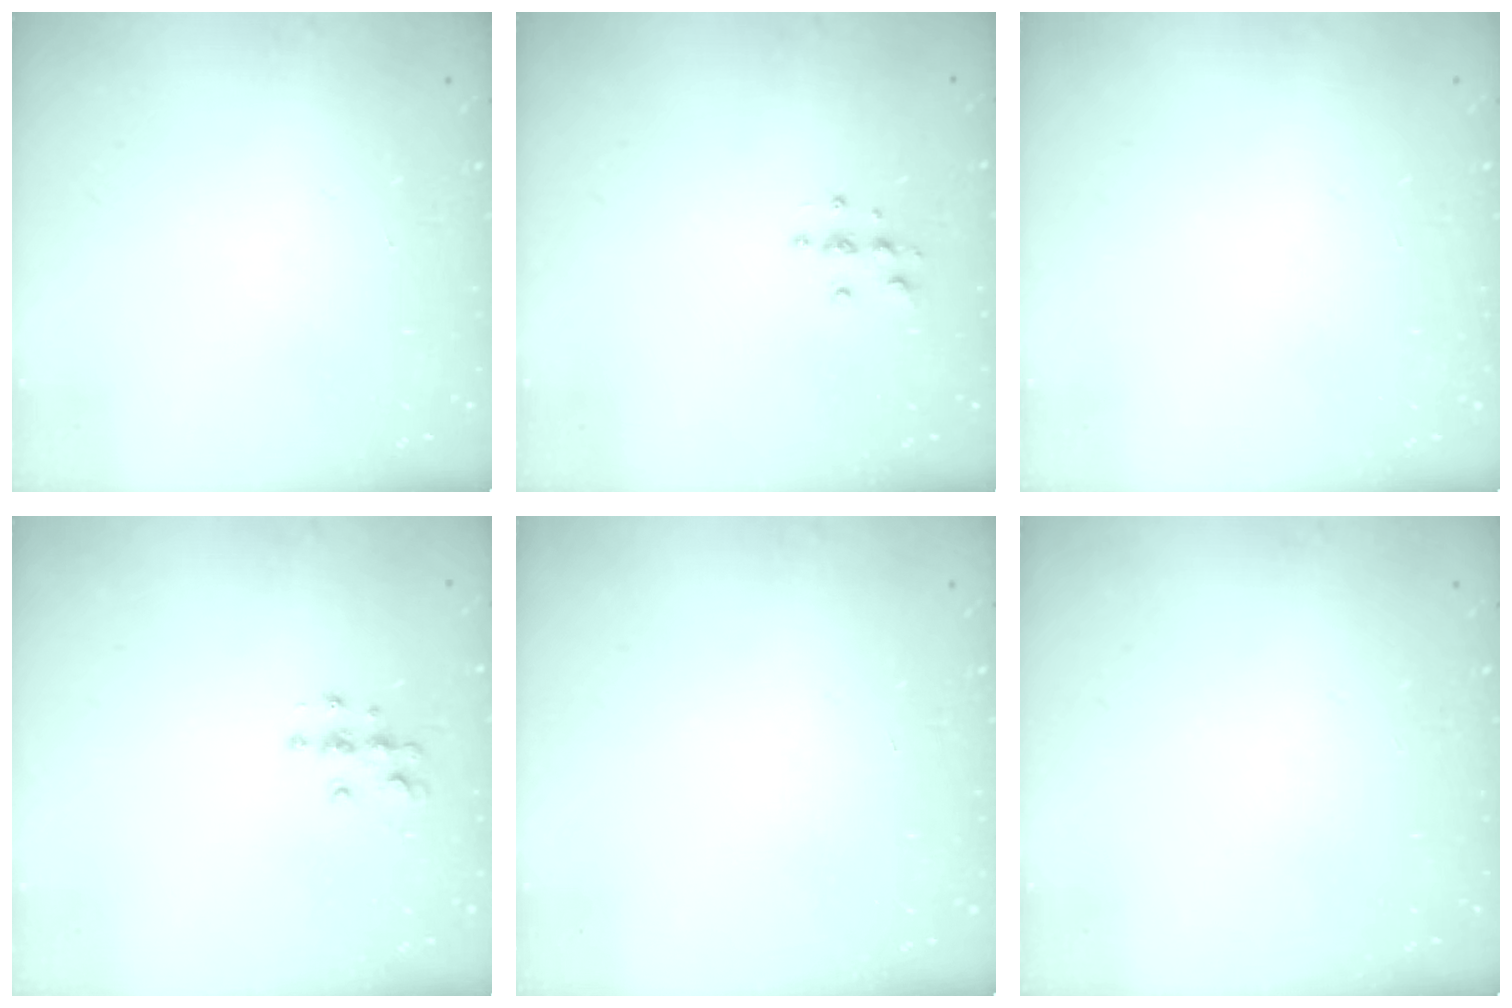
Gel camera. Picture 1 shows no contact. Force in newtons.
{"total": 5.2, "press": 5.1, "slide": 0.5}
{"total": 0.0}
{"total": 5.8, "press": 5.8, "slide": 0.2}
{"total": 0.0}
{"total": 0.0}